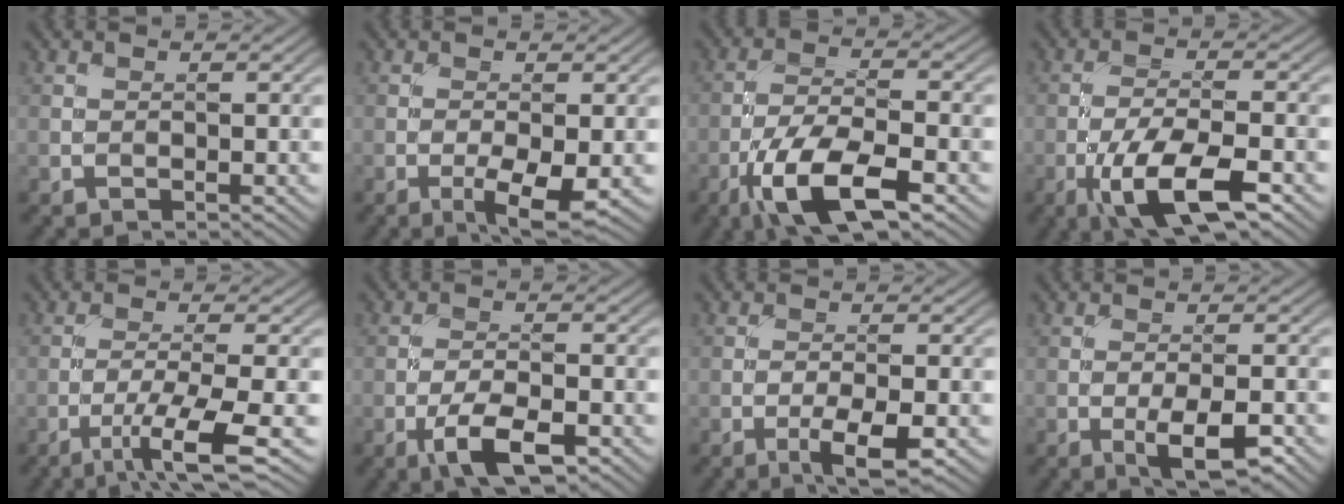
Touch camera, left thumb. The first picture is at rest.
{"total": 4.4, "force": [-1.7, 1.1, 3.9], "torque": [-0.071, -0.002, -0.026]}
{"total": 10.8, "force": [-5.9, 3.6, 8.3], "torque": [-0.162, -0.006, -0.120]}
{"total": 10.1, "force": [-5.0, 3.1, 8.1], "torque": [-0.150, -0.003, -0.095]}
{"total": 7.0, "force": [-3.3, 0.8, 6.1], "torque": [-0.104, 0.003, -0.062]}
{"total": 6.1, "force": [-3.3, 2.0, 4.7], "torque": [-0.091, 0.002, -0.063]}
{"total": 4.3, "force": [-2.0, 0.8, 3.8], "torque": [-0.068, 0.003, -0.035]}
{"total": 4.9, "force": [-2.0, 1.5, 4.3], "torque": [-0.075, 0.001, -0.032]}